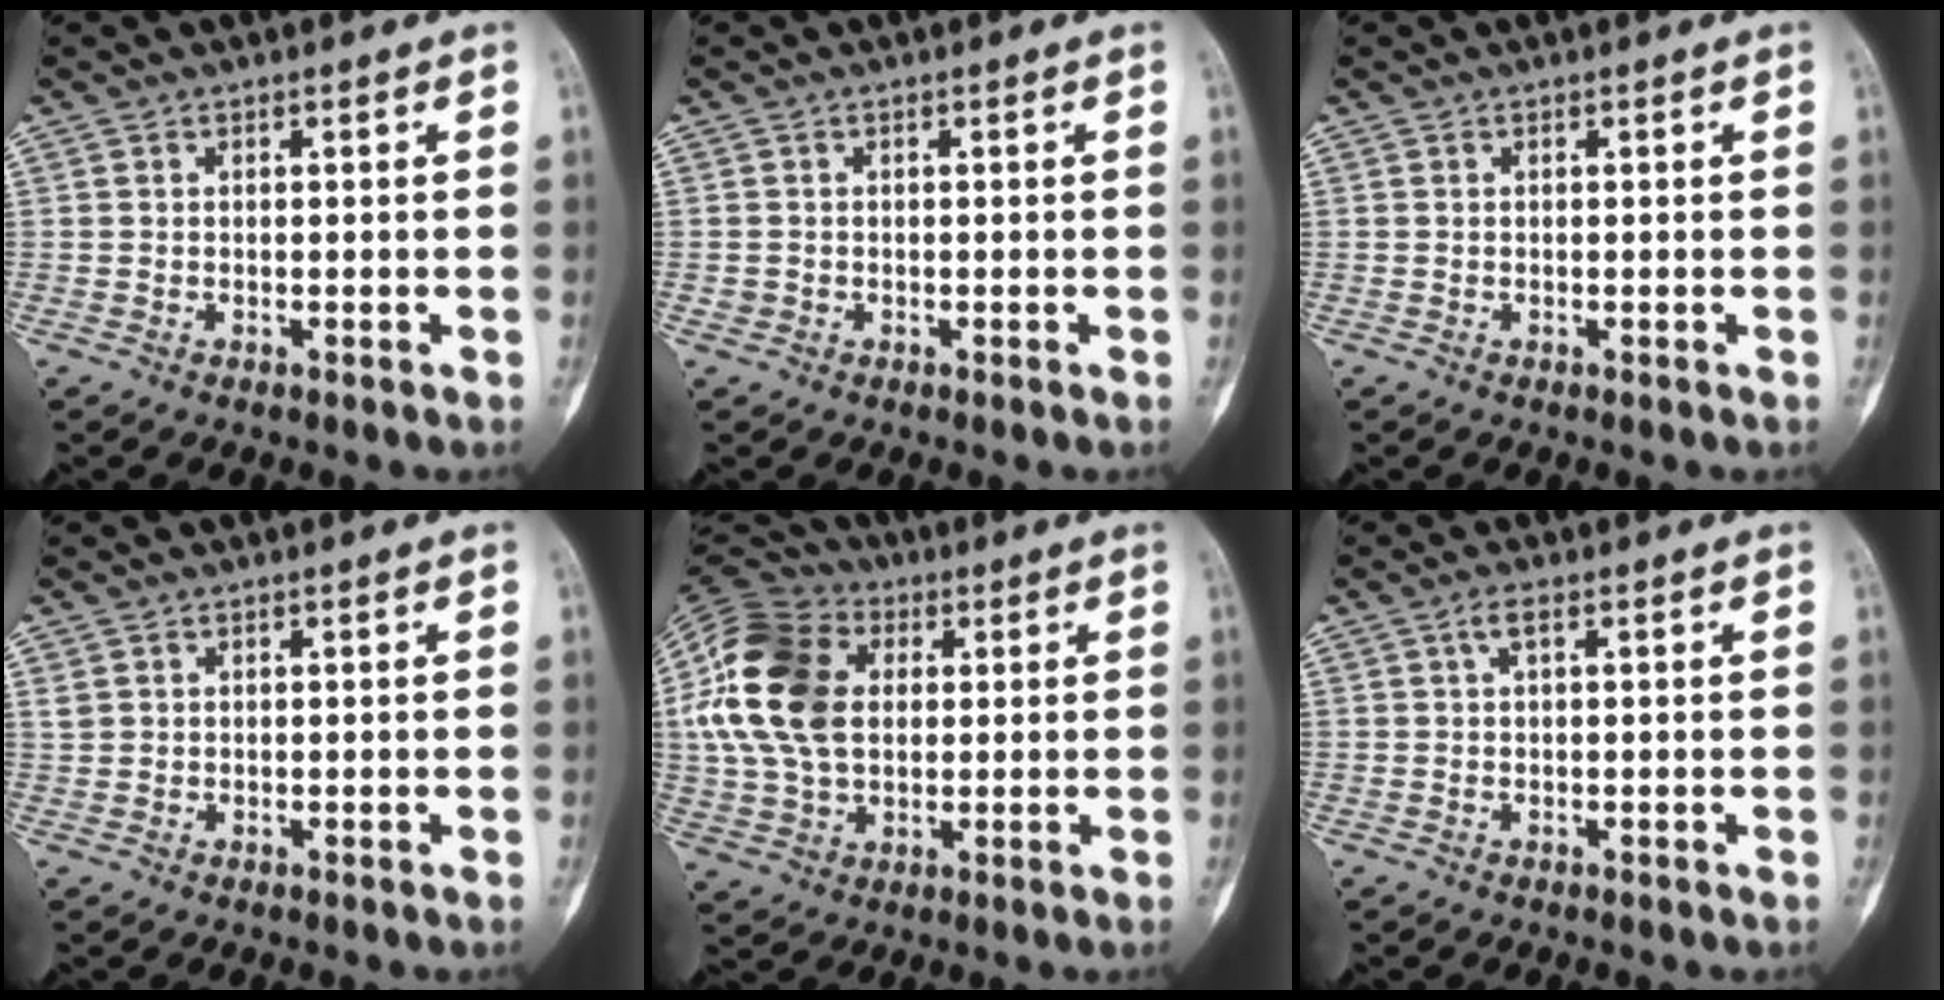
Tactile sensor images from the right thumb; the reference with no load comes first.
{"total": 0.7, "force": [-0.1, 0.7, 0.1], "torque": [0.000, 0.004, -0.001]}
{"total": 0.0}
{"total": 1.2, "force": [0.6, 1.0, 0.3], "torque": [0.000, 0.003, 0.011]}
{"total": 19.2, "force": [2.9, 13.6, 13.3], "torque": [-0.260, 0.012, 0.049]}
{"total": 1.7, "force": [0.5, 0.5, 1.6], "torque": [-0.036, 0.008, 0.011]}